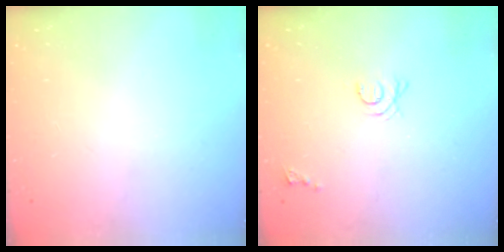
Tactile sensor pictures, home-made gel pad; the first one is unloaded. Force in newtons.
{"total": 7.0, "press": 6.9, "slide": 1.1}